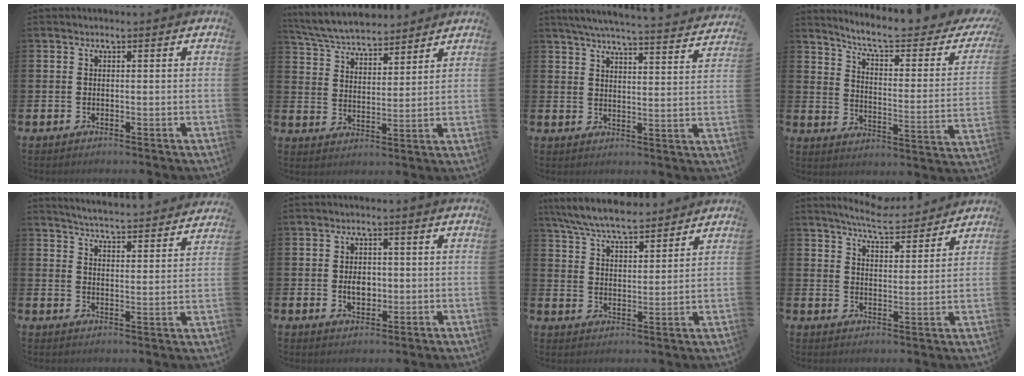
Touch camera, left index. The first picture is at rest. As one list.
[{"total": 5.9, "force": [5.7, 1.4, 1.0], "torque": [-0.050, -0.029, 0.102]}, {"total": 5.8, "force": [5.6, -0.1, 1.4], "torque": [-0.041, -0.040, 0.096]}, {"total": 7.3, "force": [6.0, 1.4, 3.9], "torque": [-0.094, -0.040, 0.093]}, {"total": 5.4, "force": [5.4, 0.0, 0.5], "torque": [-0.023, -0.046, 0.093]}, {"total": 3.5, "force": [-0.1, 2.5, 2.4], "torque": [-0.028, 0.000, -0.010]}, {"total": 7.5, "force": [7.1, 1.3, 2.2], "torque": [-0.074, -0.029, 0.130]}, {"total": 6.7, "force": [6.5, 0.5, 1.7], "torque": [-0.043, -0.039, 0.114]}]